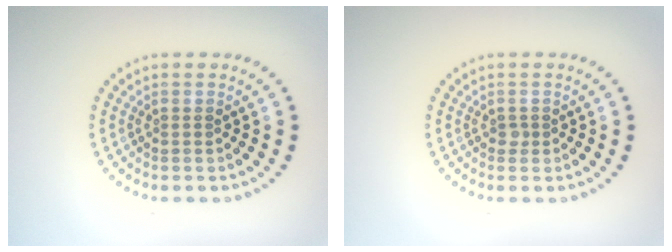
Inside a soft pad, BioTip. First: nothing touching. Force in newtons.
{"total": 0.6, "press": 0.5, "slide": 0.3}